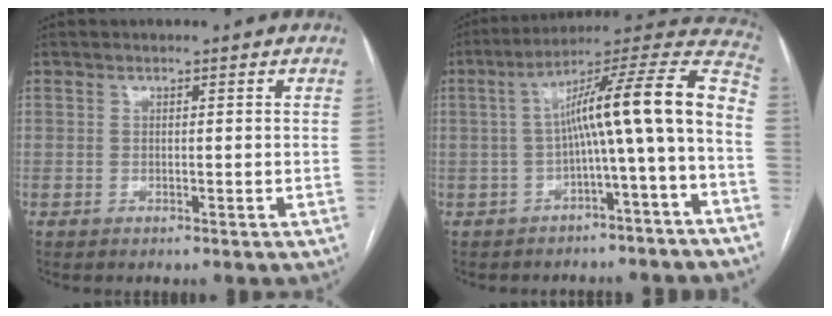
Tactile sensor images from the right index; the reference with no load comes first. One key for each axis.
{"total": 16.0, "fx": -2.4, "fy": -0.2, "fz": 15.8, "tx": -0.224, "ty": 0.050, "tz": -0.041}